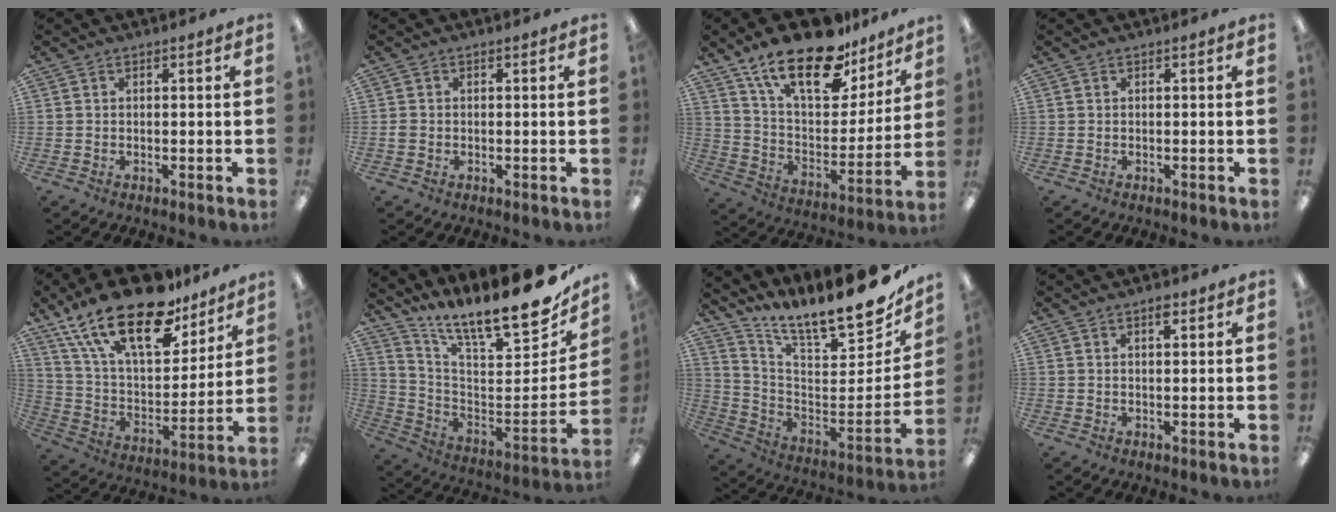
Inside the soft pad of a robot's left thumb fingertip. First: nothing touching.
{"total": 1.0, "force": [-0.2, 0.9, 0.4], "torque": [-0.007, 0.004, -0.005]}
{"total": 22.4, "force": [15.5, 9.6, 13.1], "torque": [-0.217, -0.098, 0.270]}
{"total": 0.0}
{"total": 24.5, "force": [17.0, 10.0, 14.5], "torque": [-0.274, -0.106, 0.293]}
{"total": 17.5, "force": [14.4, 3.4, 9.3], "torque": [-0.124, -0.127, 0.230]}
{"total": 15.9, "force": [13.3, 3.9, 7.7], "torque": [-0.092, -0.126, 0.214]}
{"total": 2.2, "force": [1.6, 0.7, 1.3], "torque": [-0.013, -0.005, 0.024]}